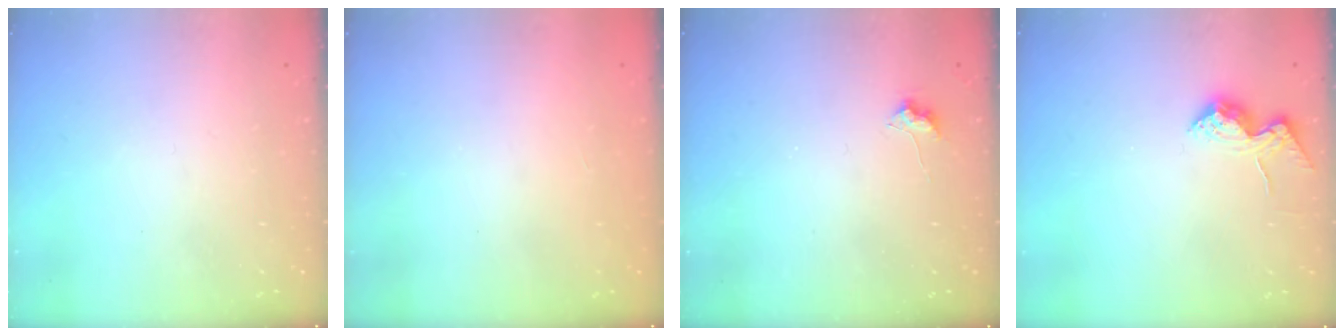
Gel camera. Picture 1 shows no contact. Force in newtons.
{"total": 1.2, "press": 1.1, "slide": 0.5}
{"total": 5.7, "press": 5.7, "slide": 0.9}
{"total": 12.0, "press": 12.0, "slide": 0.8}